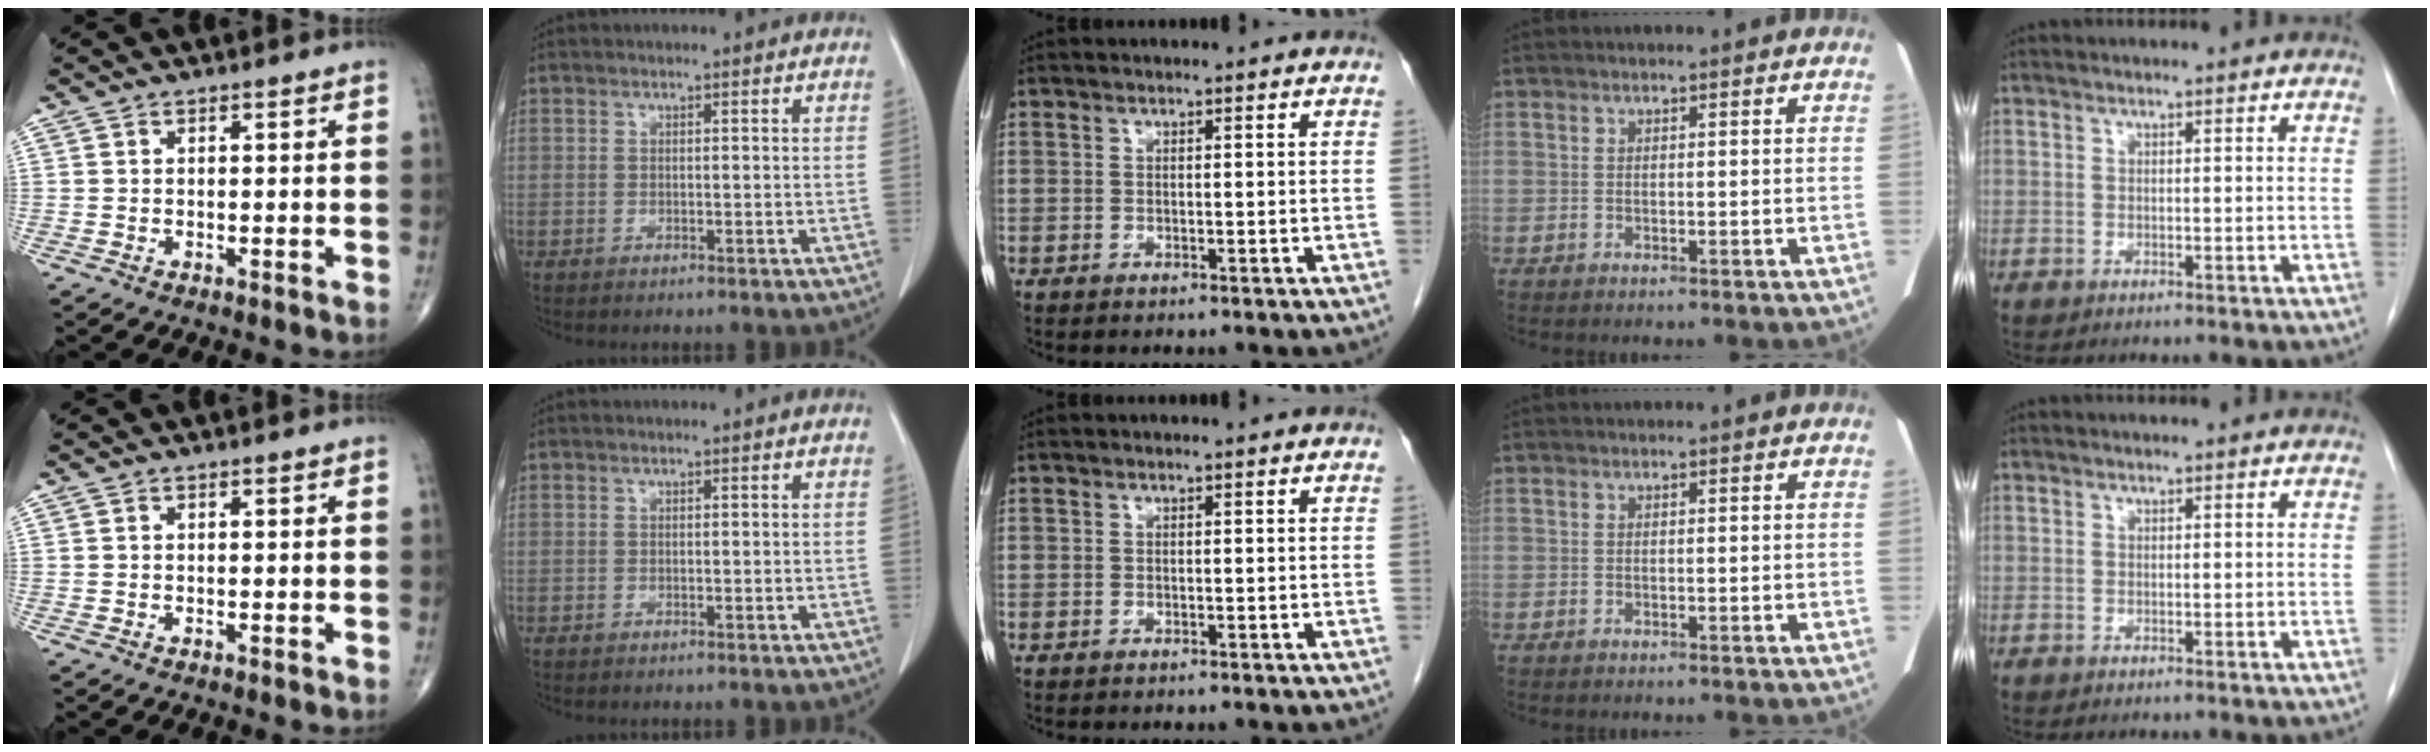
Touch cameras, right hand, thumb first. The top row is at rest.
{}